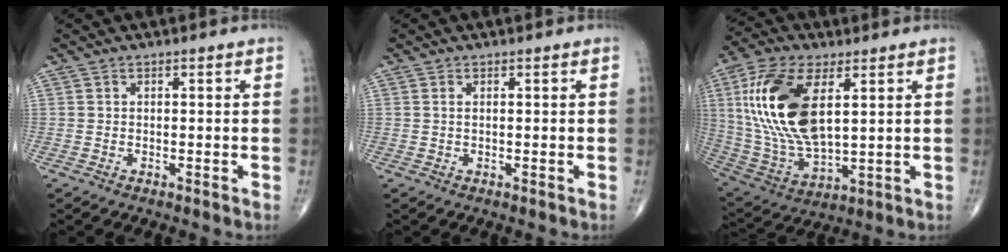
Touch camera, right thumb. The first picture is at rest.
{"total": 0.6, "force": [0.2, 0.3, 0.5], "torque": [-0.013, 0.004, 0.005]}
{"total": 20.6, "force": [5.2, 10.0, 17.2], "torque": [-0.351, -0.021, 0.102]}